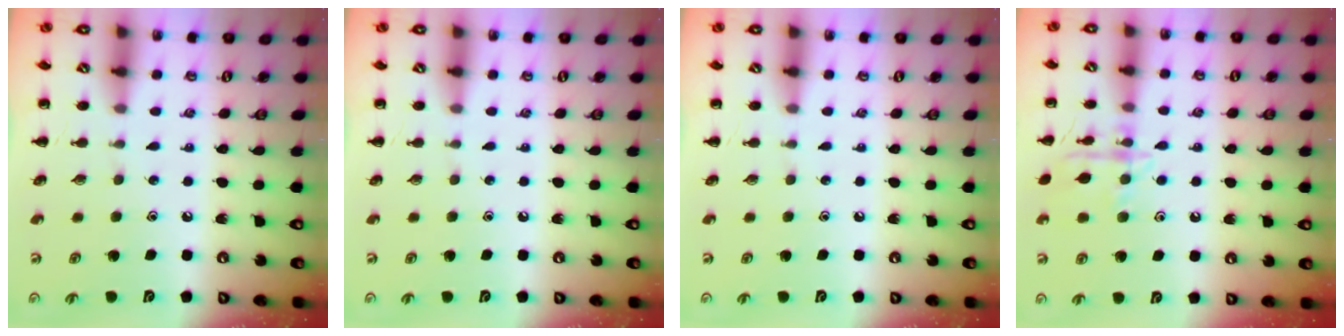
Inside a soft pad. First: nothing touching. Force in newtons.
{"total": 0.0}
{"total": 0.0}
{"total": 11.7, "press": 11.7, "slide": 0.6}